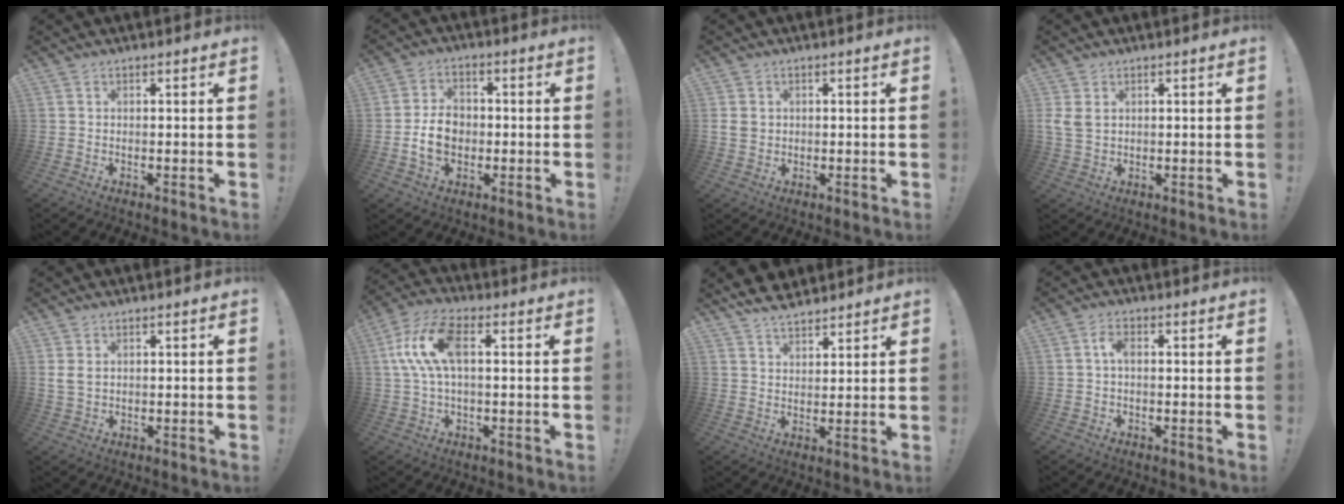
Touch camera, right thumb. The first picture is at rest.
{"total": 9.4, "force": [-1.4, 7.1, 5.9], "torque": [-0.107, 0.010, -0.026]}
{"total": 3.5, "force": [0.9, 3.0, 1.5], "torque": [-0.020, 0.002, 0.018]}
{"total": 4.4, "force": [1.7, 3.2, 2.4], "torque": [-0.061, -0.003, 0.033]}
{"total": 3.4, "force": [1.5, 2.2, 2.1], "torque": [-0.041, 0.002, 0.030]}
{"total": 12.7, "force": [1.8, 5.7, 11.2], "torque": [-0.229, 0.011, 0.035]}
{"total": 6.9, "force": [6.1, 2.5, 2.0], "torque": [-0.031, -0.036, 0.114]}
{"total": 3.0, "force": [0.2, 1.5, 2.5], "torque": [-0.051, 0.012, 0.003]}